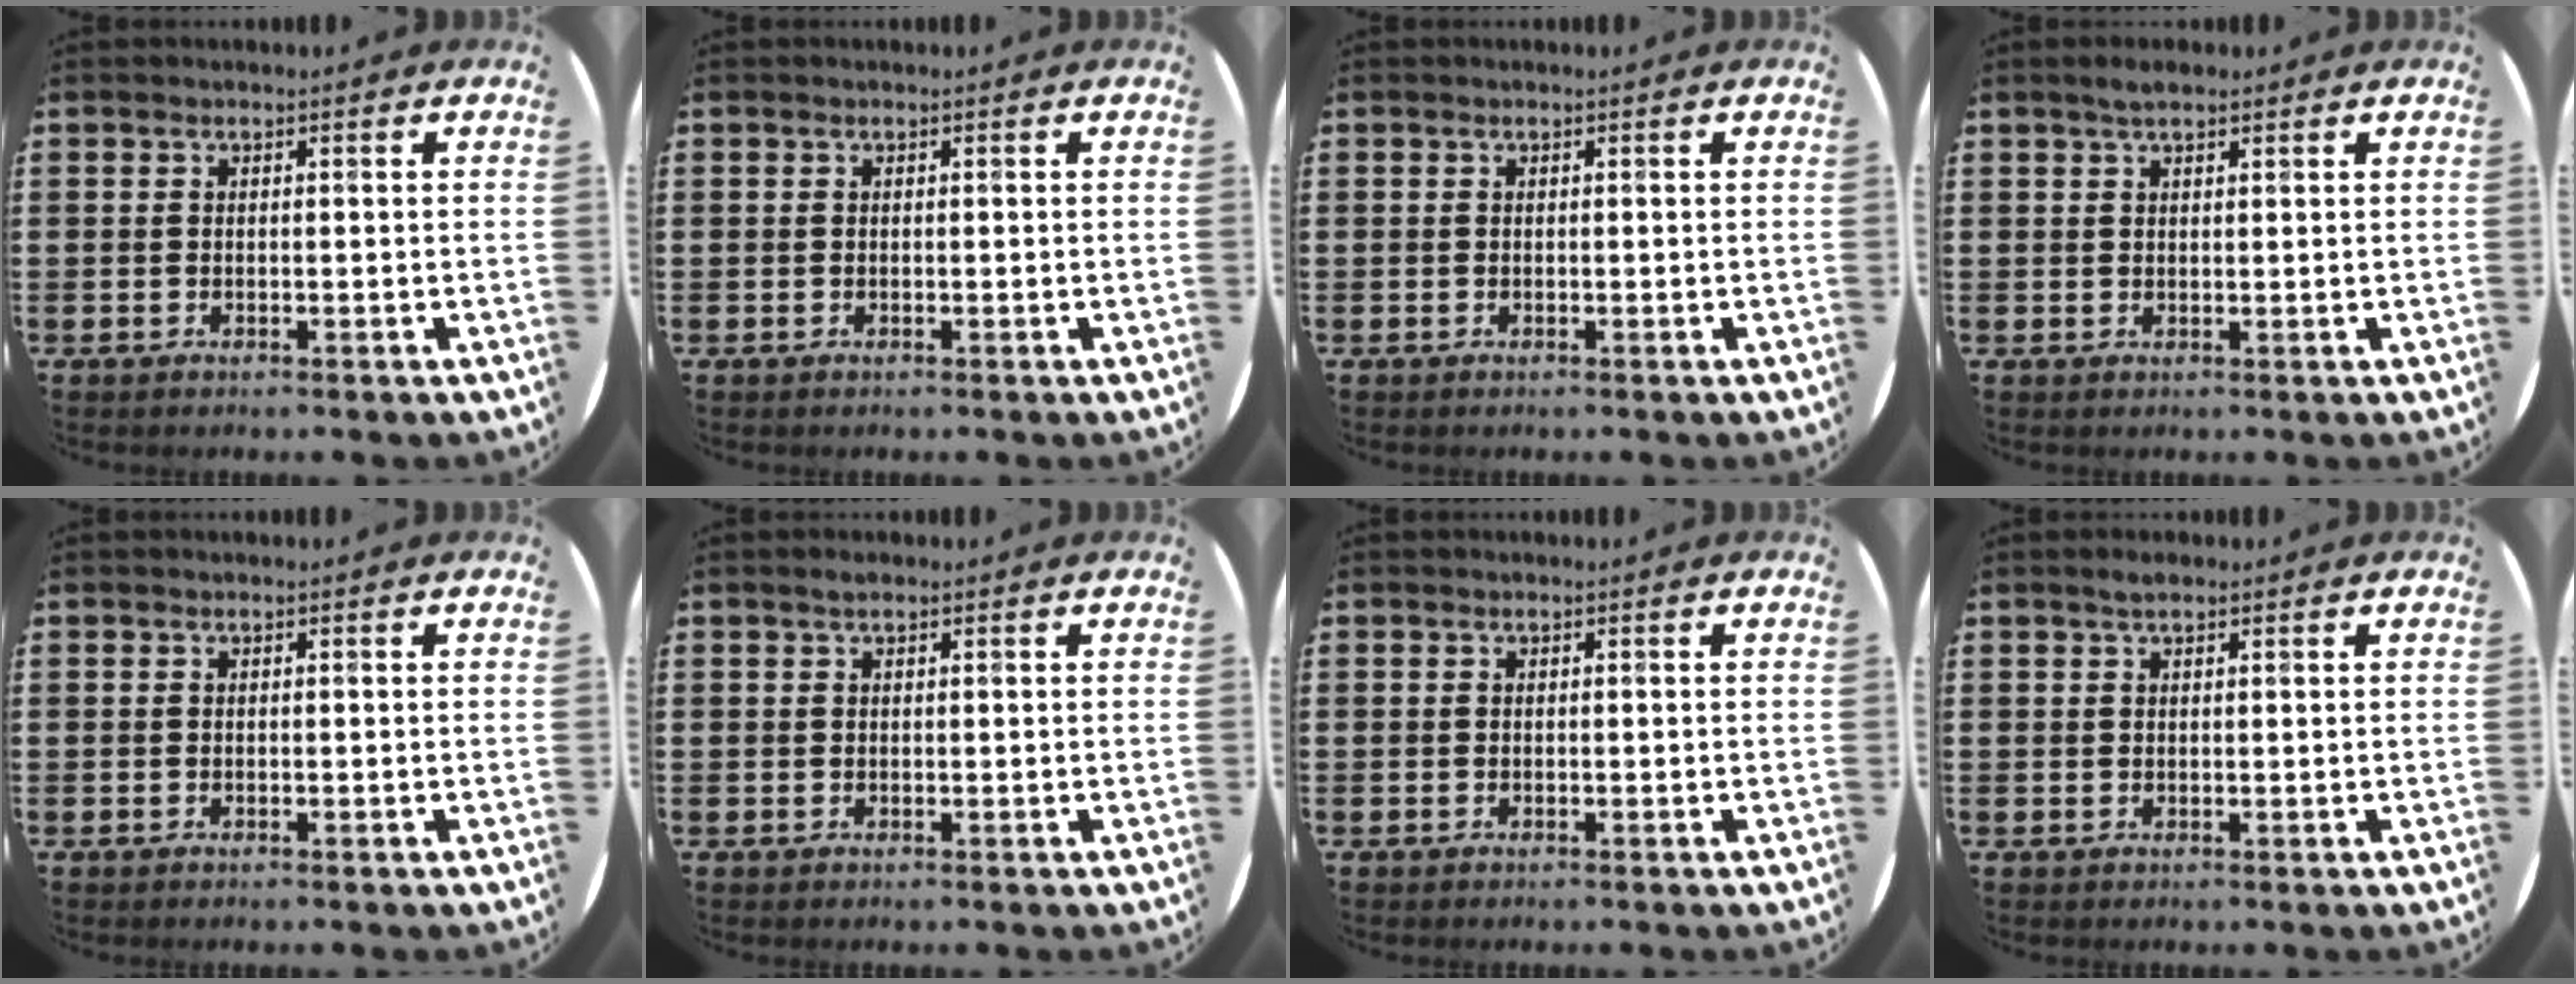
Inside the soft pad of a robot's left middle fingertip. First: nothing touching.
{"total": 0.0}
{"total": 0.0}
{"total": 1.9, "force": [1.4, 0.6, 1.1], "torque": [-0.015, 0.002, 0.023]}
{"total": 0.0}
{"total": 0.6, "force": [0.4, 0.1, 0.4], "torque": [-0.007, 0.001, 0.007]}
{"total": 0.0}
{"total": 1.2, "force": [0.9, 0.4, 0.6], "torque": [-0.013, 0.004, 0.016]}